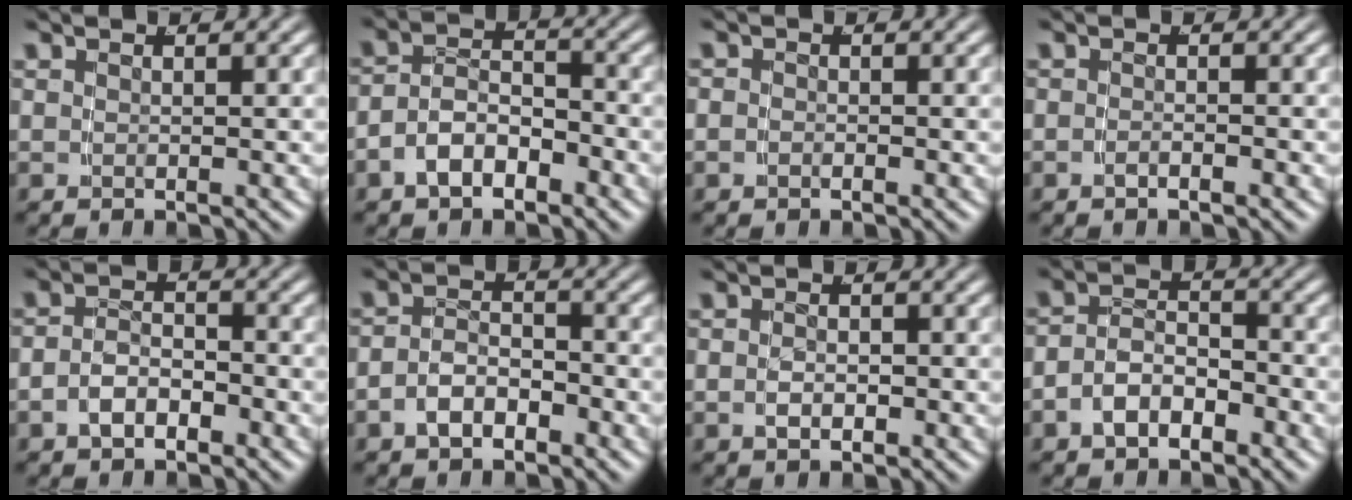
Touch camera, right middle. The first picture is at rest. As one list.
[{"total": 4.8, "force": [-2.5, 3.4, 2.4], "torque": [-0.040, -0.008, -0.045]}, {"total": 0.8, "force": [-0.6, 0.5, 0.2], "torque": [-0.008, -0.004, -0.011]}, {"total": 1.0, "force": [-0.9, 0.0, 0.3], "torque": [-0.007, 0.002, -0.019]}, {"total": 3.0, "force": [-1.7, 1.8, 1.7], "torque": [-0.026, -0.002, -0.031]}, {"total": 3.4, "force": [-2.0, 2.1, 1.8], "torque": [-0.025, -0.003, -0.037]}, {"total": 1.3, "force": [-0.6, 0.5, 1.0], "torque": [-0.018, -0.003, -0.006]}, {"total": 4.1, "force": [-2.2, 2.8, 2.0], "torque": [-0.032, -0.005, -0.041]}]